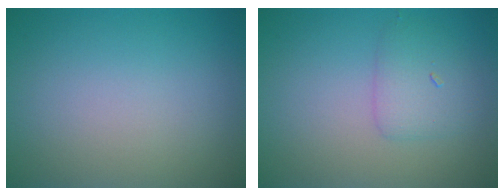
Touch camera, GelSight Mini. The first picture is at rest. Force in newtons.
{"total": 2.3, "press": 2.3, "slide": 0.1}